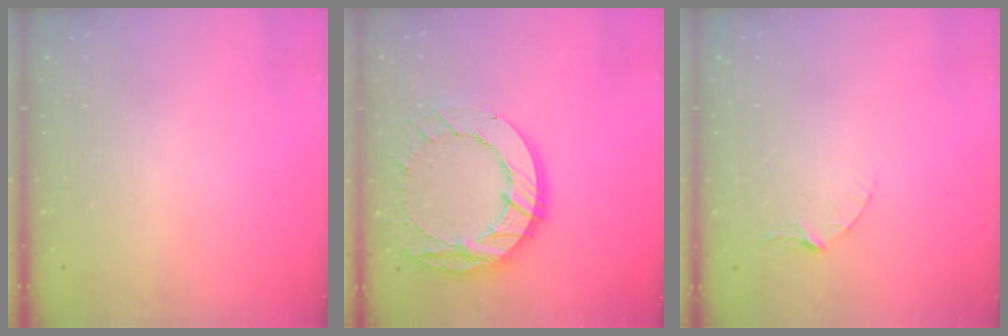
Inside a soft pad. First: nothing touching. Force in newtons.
{"total": 16.6, "press": 16.6, "slide": 1.5}
{"total": 3.5, "press": 3.4, "slide": 0.4}